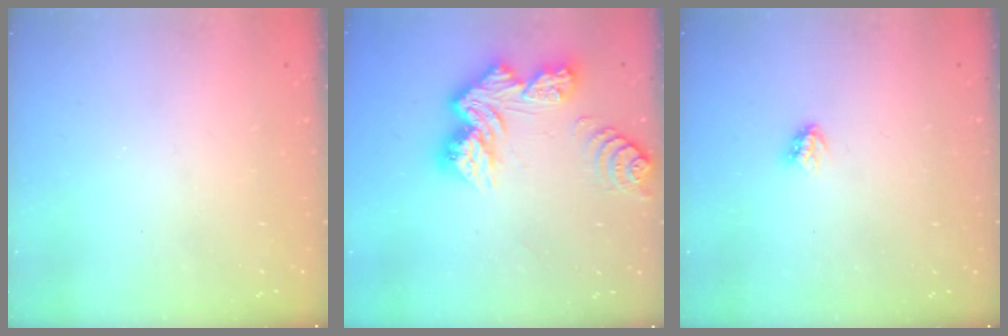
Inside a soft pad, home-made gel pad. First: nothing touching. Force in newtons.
{"total": 14.2, "press": 14.1, "slide": 1.6}
{"total": 3.0, "press": 2.9, "slide": 0.4}